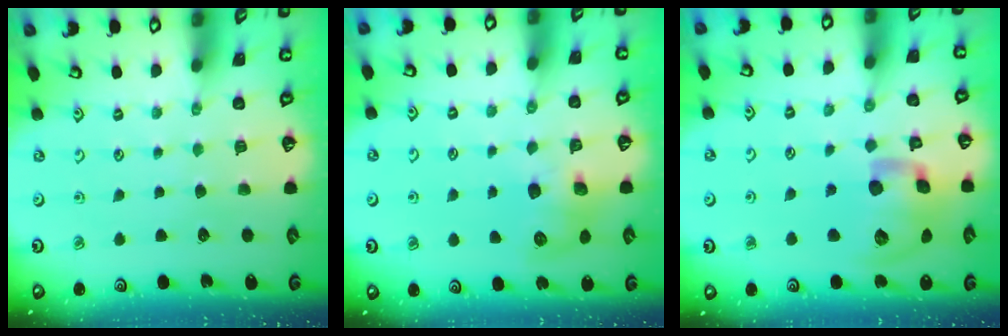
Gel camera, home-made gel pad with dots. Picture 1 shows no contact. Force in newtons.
{"total": 7.5, "press": 7.5, "slide": 0.3}
{"total": 18.2, "press": 18.0, "slide": 2.8}